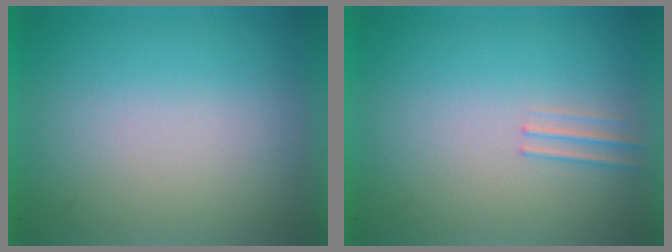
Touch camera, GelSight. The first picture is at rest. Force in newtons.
{"total": 1.1}